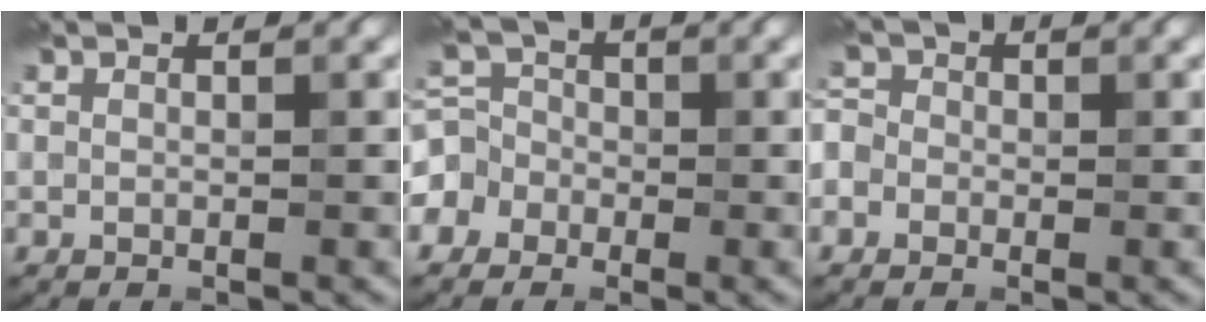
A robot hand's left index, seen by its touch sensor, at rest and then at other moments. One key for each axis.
{"total": 5.0, "fx": -2.5, "fy": 4.2, "fz": 0.9, "tx": -0.005, "ty": 0.010, "tz": -0.064}
{"total": 4.1, "fx": -2.1, "fy": 3.4, "fz": 0.8, "tx": -0.001, "ty": 0.011, "tz": -0.067}